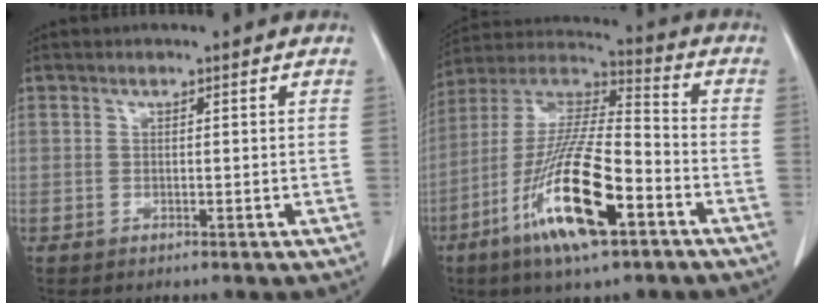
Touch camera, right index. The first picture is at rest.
{"total": 18.2, "force": [-7.9, 3.2, 16.0], "torque": [-0.329, -0.022, -0.144]}